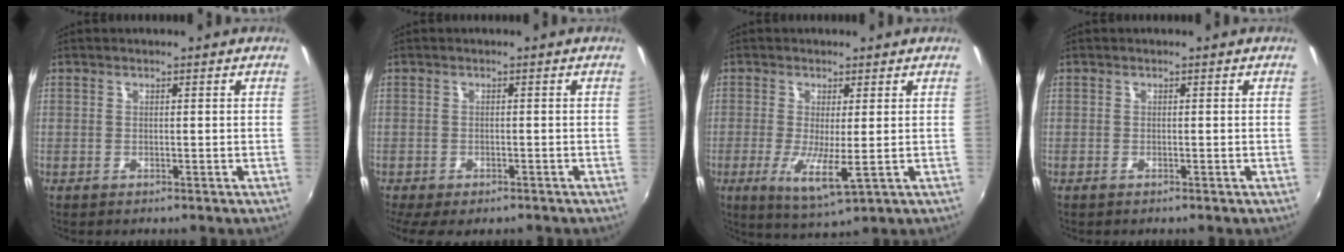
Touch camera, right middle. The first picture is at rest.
{"total": 6.3, "force": [-4.6, 2.5, 3.5], "torque": [-0.086, -0.034, -0.075]}
{"total": 7.0, "force": [-1.3, 1.1, 6.8], "torque": [-0.137, -0.022, -0.023]}
{"total": 0.6, "force": [-0.4, 0.1, 0.3], "torque": [-0.008, -0.003, -0.010]}